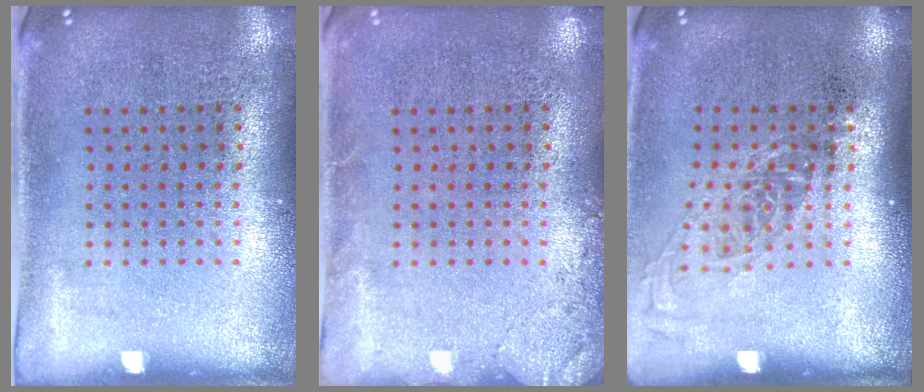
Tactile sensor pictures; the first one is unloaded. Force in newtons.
{"total": 1.4, "press": 1.4, "slide": 0.3}
{"total": 1.3, "press": 1.1, "slide": 0.8}